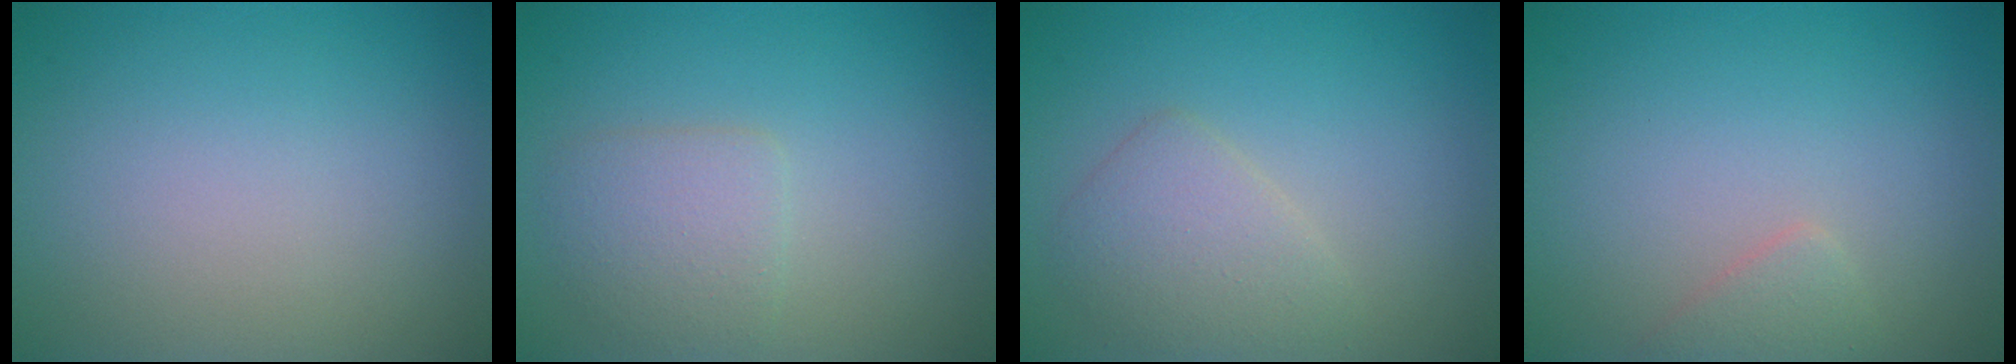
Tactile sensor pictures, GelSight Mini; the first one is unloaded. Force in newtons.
{"total": 2.5, "press": 2.5, "slide": 0.1}
{"total": 2.8, "press": 2.8, "slide": 0.2}
{"total": 1.3, "press": 1.3, "slide": 0.1}